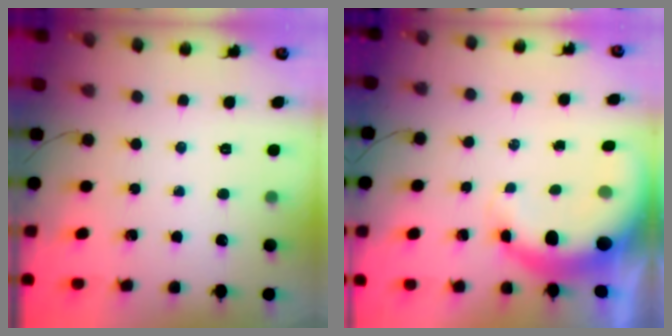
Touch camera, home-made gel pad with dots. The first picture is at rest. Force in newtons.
{"total": 7.5, "press": 7.3, "slide": 1.6}